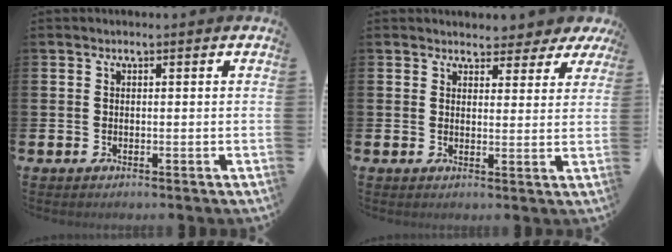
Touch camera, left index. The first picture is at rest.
{"total": 3.9, "force": [3.6, 1.5, 0.3], "torque": [-0.005, -0.022, 0.063]}